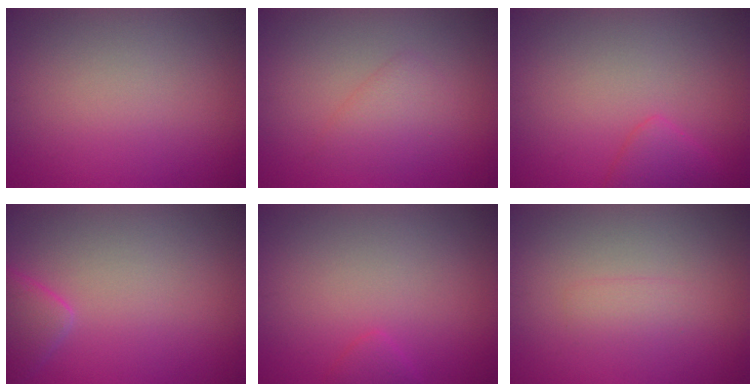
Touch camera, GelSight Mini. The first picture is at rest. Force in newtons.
{"total": 2.2, "press": 2.2, "slide": 0.2}
{"total": 2.0, "press": 2.0, "slide": 0.1}
{"total": 2.6, "press": 2.6, "slide": 0.2}
{"total": 1.0, "press": 1.0, "slide": 0.1}
{"total": 1.1, "press": 1.1, "slide": 0.1}